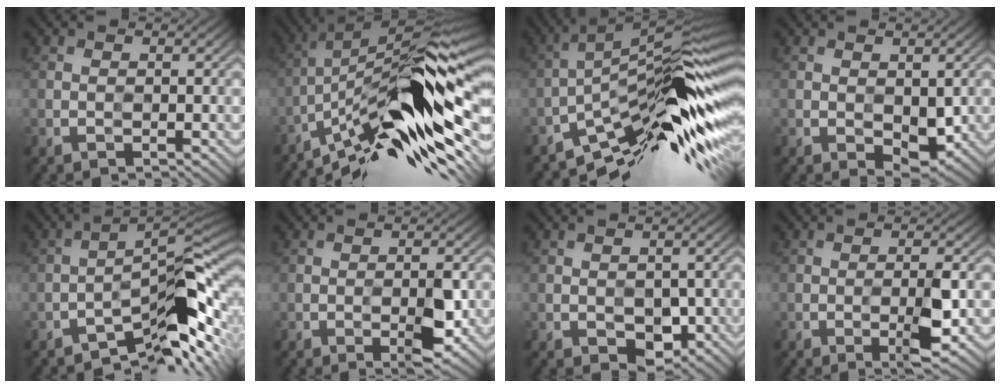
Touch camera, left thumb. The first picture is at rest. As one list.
[{"total": 16.6, "force": [-8.0, 3.8, 14.0], "torque": [-0.231, 0.015, -0.149]}, {"total": 14.2, "force": [-7.7, 3.0, 11.6], "torque": [-0.176, 0.015, -0.146]}, {"total": 3.2, "force": [-0.3, 2.1, 2.4], "torque": [-0.042, -0.005, 0.002]}, {"total": 10.5, "force": [-6.8, 2.3, 7.6], "torque": [-0.103, 0.009, -0.108]}, {"total": 3.3, "force": [-1.3, 0.5, 3.0], "torque": [-0.047, 0.004, -0.014]}, {"total": 2.8, "force": [-1.3, 2.0, 1.3], "torque": [-0.022, -0.006, -0.019]}, {"total": 3.2, "force": [-1.3, 0.1, 3.0], "torque": [-0.048, 0.007, -0.018]}]